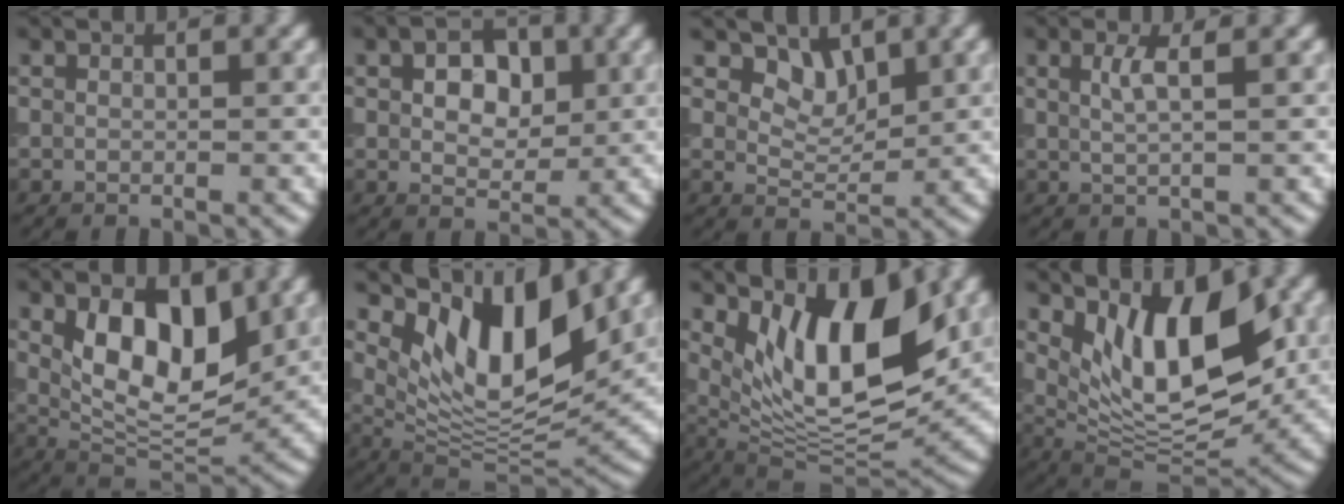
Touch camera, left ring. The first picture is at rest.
{"total": 4.4, "force": [1.1, 2.9, 3.1], "torque": [-0.050, 0.002, 0.013]}
{"total": 2.8, "force": [1.9, 1.6, 1.2], "torque": [-0.026, -0.017, 0.034]}
{"total": 2.1, "force": [0.8, 0.6, 1.9], "torque": [-0.031, -0.001, 0.012]}
{"total": 8.4, "force": [2.5, 4.2, 6.8], "torque": [-0.115, -0.011, 0.040]}
{"total": 10.3, "force": [5.0, 4.2, 7.9], "torque": [-0.125, -0.014, 0.095]}
{"total": 10.6, "force": [3.7, 4.3, 9.0], "torque": [-0.146, -0.017, 0.071]}
{"total": 9.4, "force": [3.0, 4.3, 7.8], "torque": [-0.124, -0.019, 0.054]}